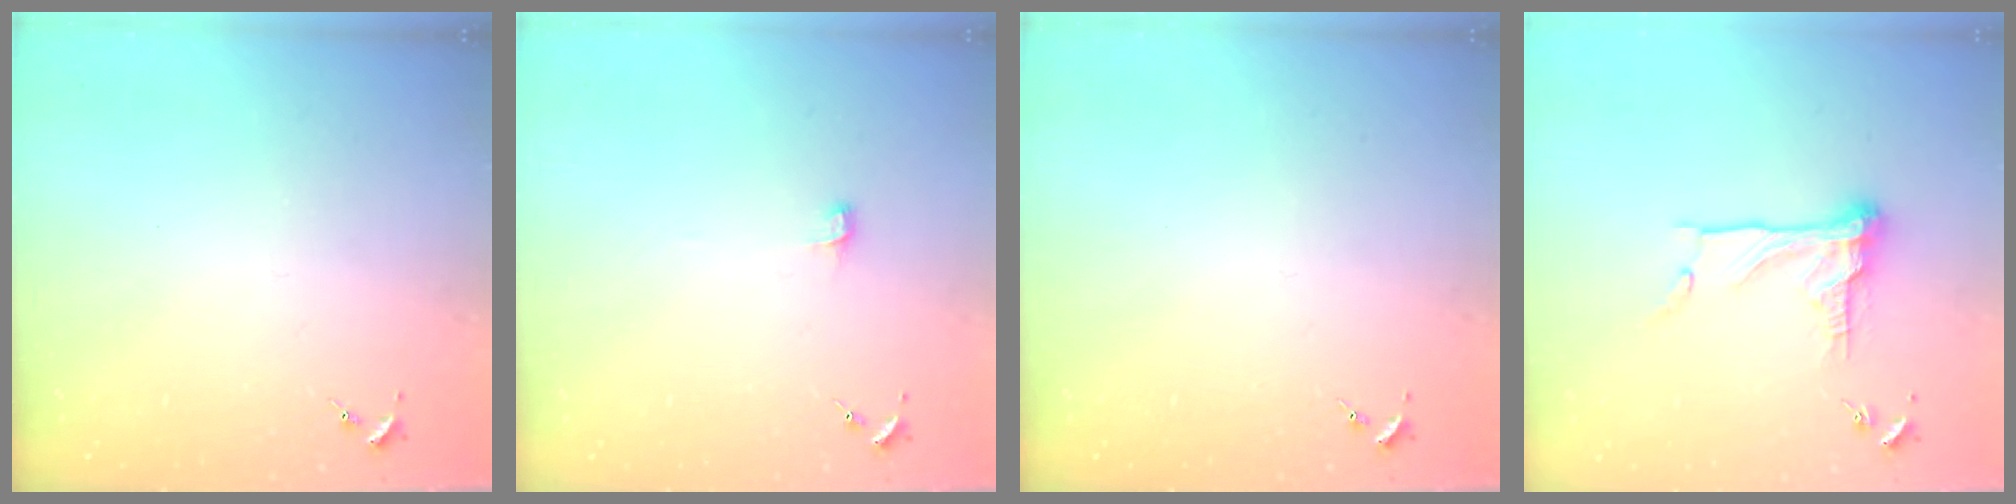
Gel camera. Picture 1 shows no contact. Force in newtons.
{"total": 3.9, "press": 3.9, "slide": 0.4}
{"total": 0.0}
{"total": 13.2, "press": 13.2, "slide": 1.4}